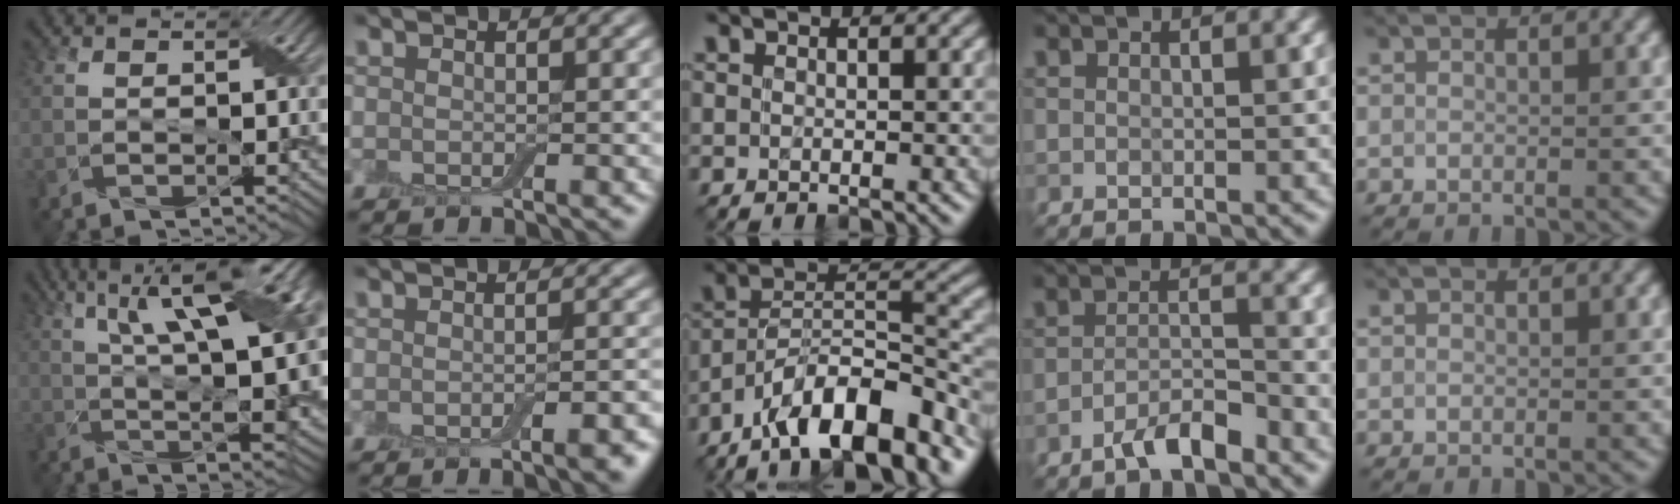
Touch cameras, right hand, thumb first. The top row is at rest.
{"thumb": {"total": 16.7, "force": [5.5, 5.9, 14.6], "torque": [-0.218, 0.030, 0.080]}, "index": {"total": 2.8, "force": [-1.3, 0.7, 2.3], "torque": [-0.027, 0.001, -0.019]}, "middle": {"total": 12.4, "force": [-8.8, 3.9, 7.7], "torque": [-0.116, 0.027, -0.165]}, "ring": {"total": 3.3, "force": [-2.6, 0.5, 1.9], "torque": [-0.032, 0.009, -0.052]}}